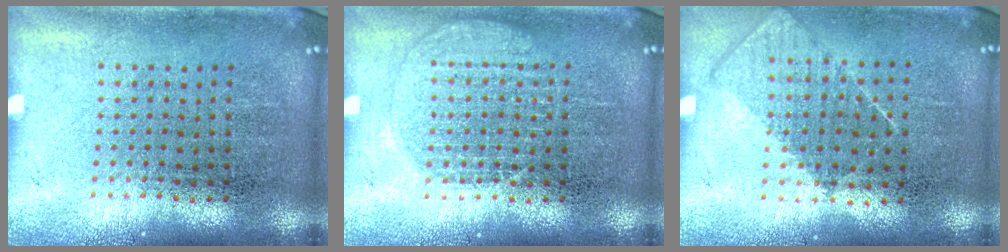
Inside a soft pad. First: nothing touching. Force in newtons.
{"total": 1.9, "press": 1.9, "slide": 0.3}
{"total": 0.9, "press": 0.7, "slide": 0.5}